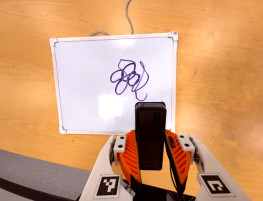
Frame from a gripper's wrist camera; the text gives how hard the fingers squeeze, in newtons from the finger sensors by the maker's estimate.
{"total": 4.0, "left": 2.6, "right": 5.4}